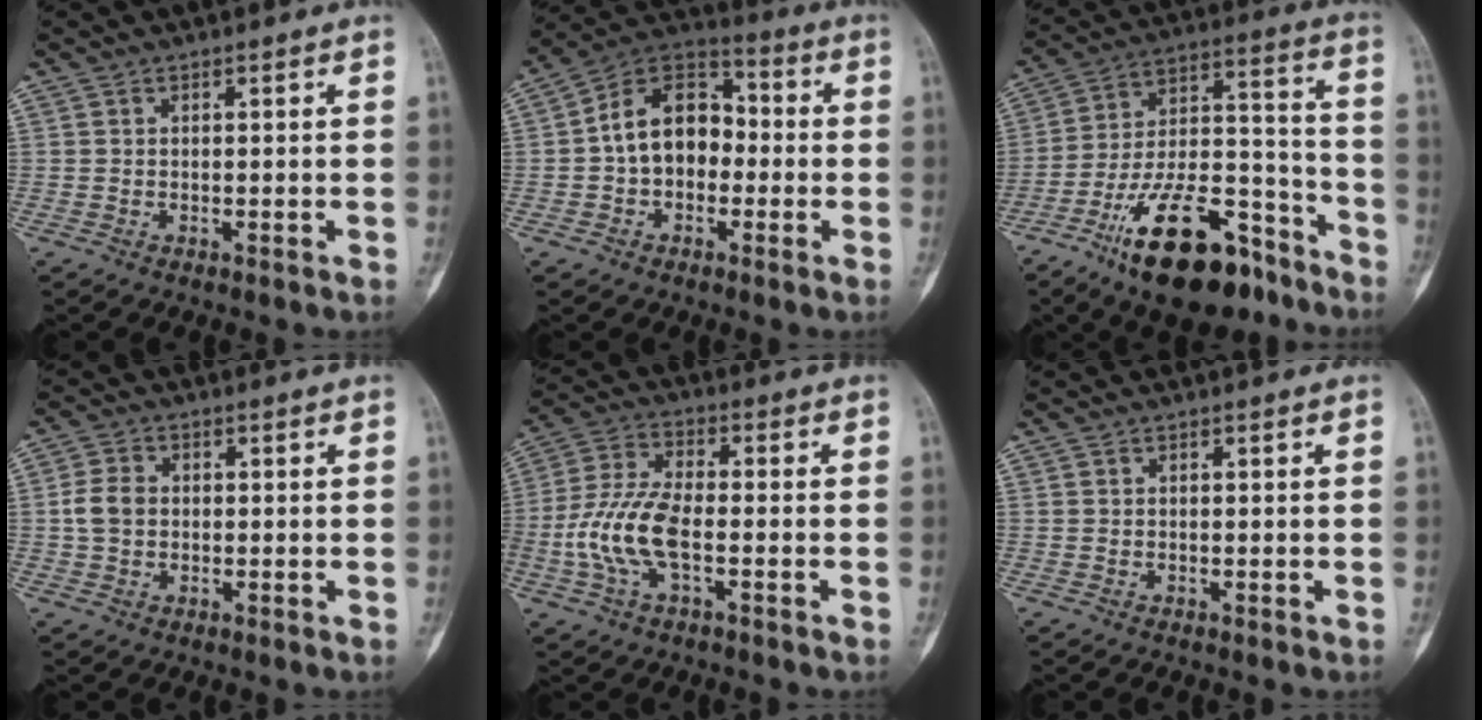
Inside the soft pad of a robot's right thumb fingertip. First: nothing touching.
{"total": 13.3, "force": [-1.0, 9.6, 9.1], "torque": [-0.118, 0.043, -0.034]}
{"total": 23.7, "force": [-15.3, 9.8, 15.3], "torque": [-0.231, 0.097, -0.255]}
{"total": 4.9, "force": [-0.1, 3.9, 2.9], "torque": [-0.047, 0.009, -0.008]}
{"total": 12.0, "force": [-3.0, 6.0, 9.9], "torque": [-0.218, 0.028, -0.065]}
{"total": 0.0}